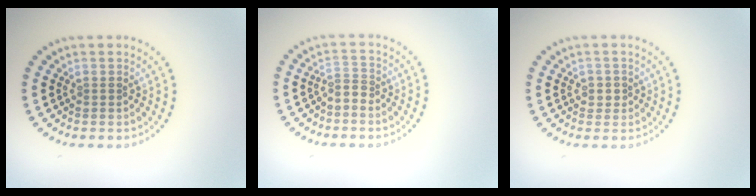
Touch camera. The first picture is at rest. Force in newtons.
{"total": 1.6, "press": 1.0, "slide": 1.2}
{"total": 1.1, "press": 1.0, "slide": 0.6}